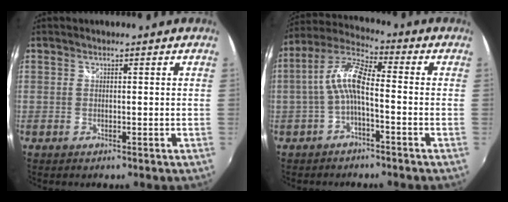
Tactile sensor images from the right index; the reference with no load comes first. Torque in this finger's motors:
{"motor_torque": [1.36, -0.24, 0.69, 0.19]}